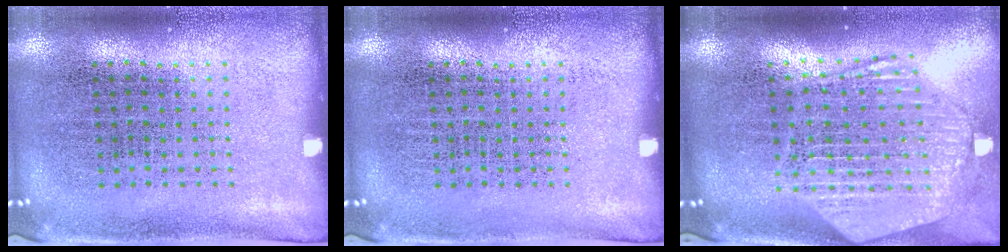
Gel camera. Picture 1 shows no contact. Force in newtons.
{"total": 0.0}
{"total": 2.7, "press": 2.3, "slide": 1.5}